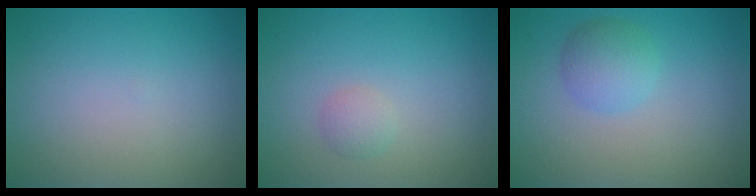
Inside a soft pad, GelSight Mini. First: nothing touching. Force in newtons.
{"total": 1.2, "press": 1.2, "slide": 0.1}
{"total": 2.7, "press": 2.7, "slide": 0.1}